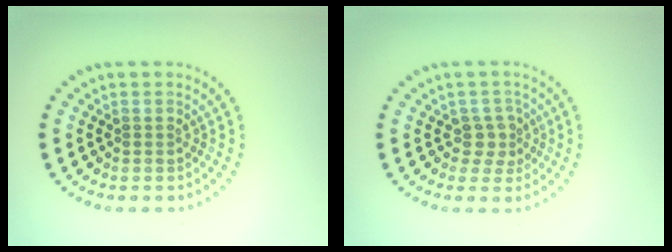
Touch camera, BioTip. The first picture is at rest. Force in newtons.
{"total": 1.9, "press": 1.4, "slide": 1.3}